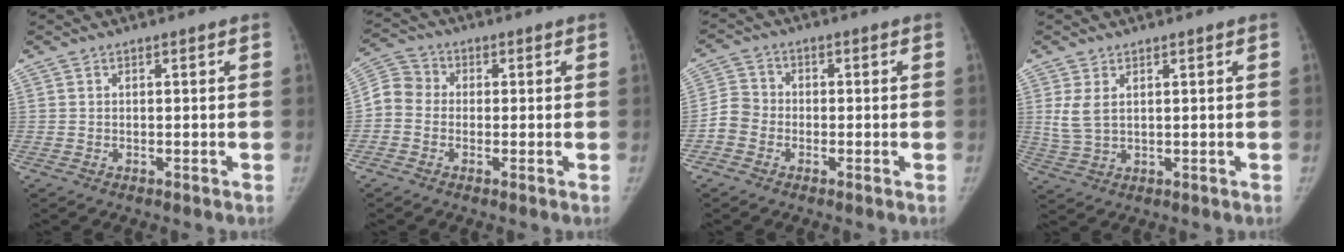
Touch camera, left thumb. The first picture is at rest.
{"total": 5.5, "force": [-0.5, 4.9, 2.5], "torque": [-0.038, 0.015, -0.028]}
{"total": 4.5, "force": [-1.7, 3.9, 1.6], "torque": [-0.022, 0.011, -0.044]}
{"total": 4.5, "force": [1.6, 2.4, 3.4], "torque": [-0.073, -0.006, 0.042]}